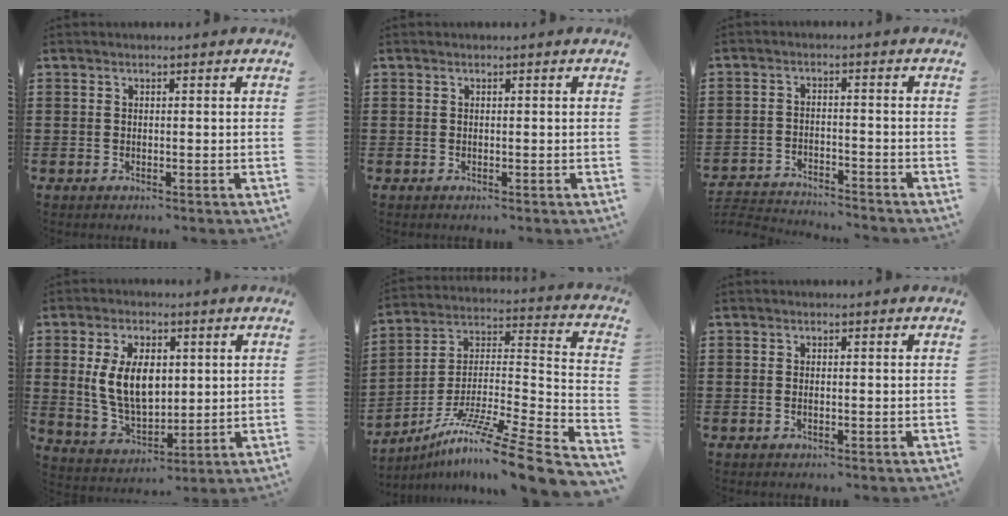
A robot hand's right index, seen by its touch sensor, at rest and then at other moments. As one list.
[{"total": 0.0}, {"total": 3.5, "force": [-3.5, 0.1, 0.2], "torque": [-0.016, -0.002, -0.078]}, {"total": 9.7, "force": [1.6, 5.9, 7.5], "torque": [-0.165, 0.009, 0.024]}, {"total": 11.3, "force": [-8.6, 0.2, 7.3], "torque": [-0.124, -0.002, -0.162]}, {"total": 0.6, "force": [-0.1, 0.2, 0.6], "torque": [-0.015, -0.004, -0.001]}]